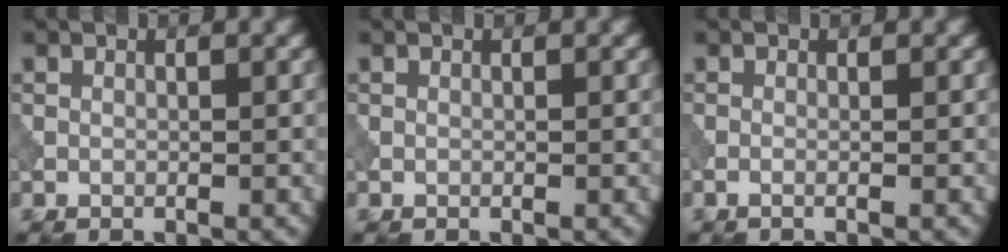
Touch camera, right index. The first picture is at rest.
{"total": 0.0}
{"total": 1.1, "force": [-0.2, 0.4, 1.0], "torque": [-0.014, -0.003, -0.017]}